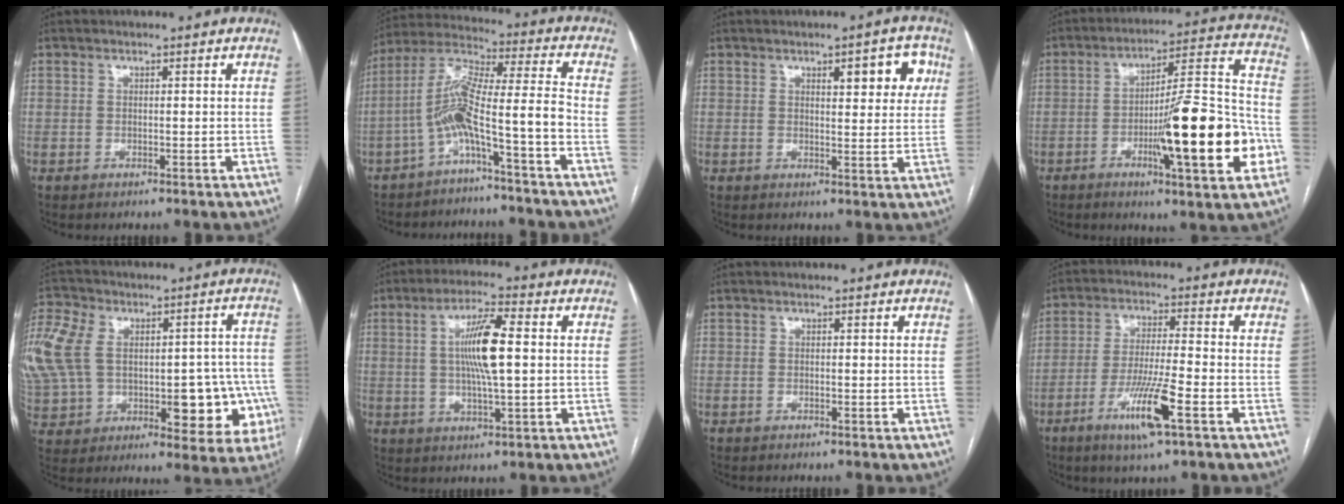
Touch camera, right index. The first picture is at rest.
{"total": 10.2, "force": [-4.5, -0.4, 9.2], "torque": [-0.179, 0.042, -0.084]}
{"total": 6.6, "force": [2.8, 2.0, 5.6], "torque": [-0.064, 0.006, 0.033]}
{"total": 20.0, "force": [-6.1, 2.1, 18.9], "torque": [-0.265, 0.005, -0.086]}
{"total": 29.5, "force": [-0.5, 18.4, 23.0], "torque": [-0.457, 0.075, 0.031]}
{"total": 9.2, "force": [1.0, 0.9, 9.1], "torque": [-0.171, 0.003, 0.016]}
{"total": 0.0}
{"total": 9.6, "force": [-4.4, 0.0, 8.6], "torque": [-0.165, -0.015, -0.080]}